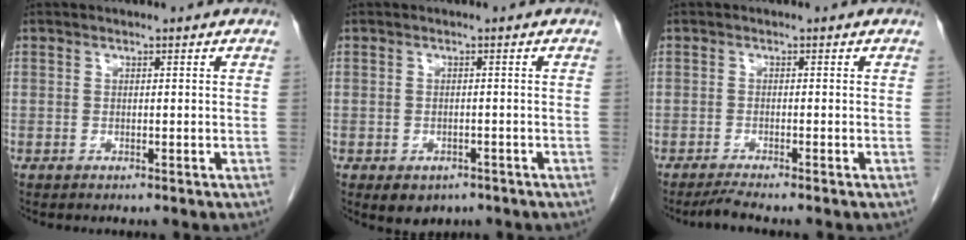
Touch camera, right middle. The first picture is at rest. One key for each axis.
{"total": 4.0, "fx": -2.5, "fy": 2.7, "fz": 1.7, "tx": -0.015, "ty": 0.000, "tz": -0.025}
{"total": 2.1, "fx": -1.8, "fy": -0.6, "fz": 0.9, "tx": -0.027, "ty": -0.008, "tz": -0.037}